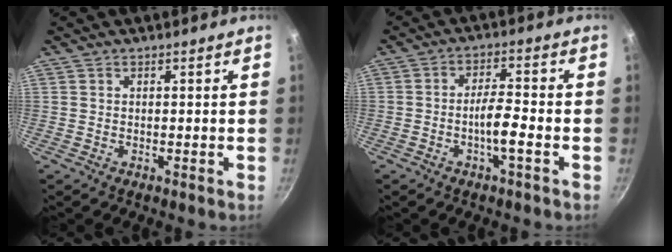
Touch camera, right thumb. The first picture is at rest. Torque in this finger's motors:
{"motor_torque": [3.84, -1.16, 1.07, -1.70, 0.36]}